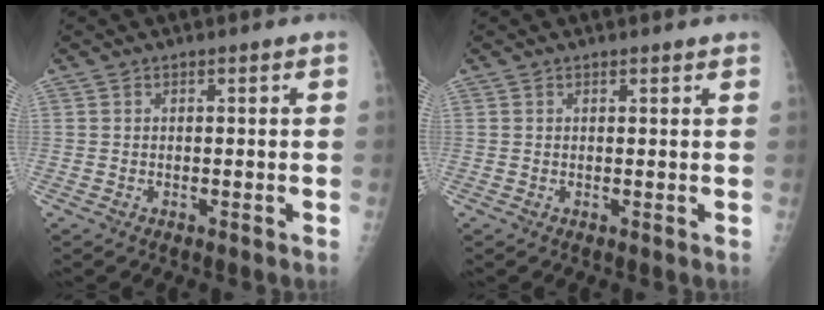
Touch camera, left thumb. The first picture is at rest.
{"total": 1.1, "force": [1.0, 0.1, 0.5], "torque": [-0.003, 0.001, 0.014]}